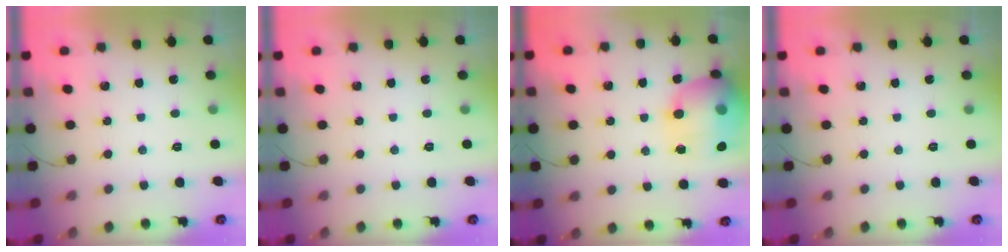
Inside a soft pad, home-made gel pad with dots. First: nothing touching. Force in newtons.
{"total": 0.0}
{"total": 20.0, "press": 19.7, "slide": 3.2}
{"total": 0.0}